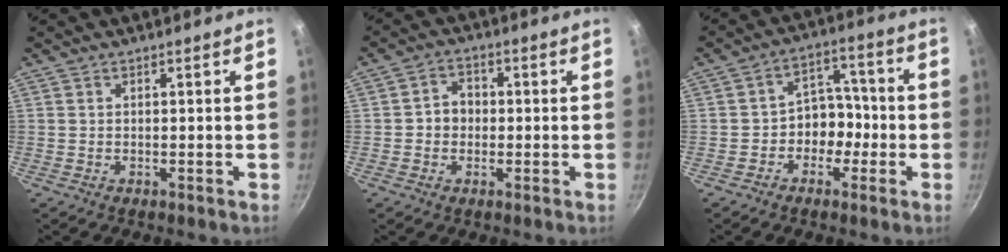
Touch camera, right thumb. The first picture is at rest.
{"total": 4.5, "force": [-0.4, 3.9, 2.3], "torque": [-0.009, 0.012, -0.012]}
{"total": 7.4, "force": [-2.3, 5.9, 3.7], "torque": [0.002, 0.041, -0.044]}